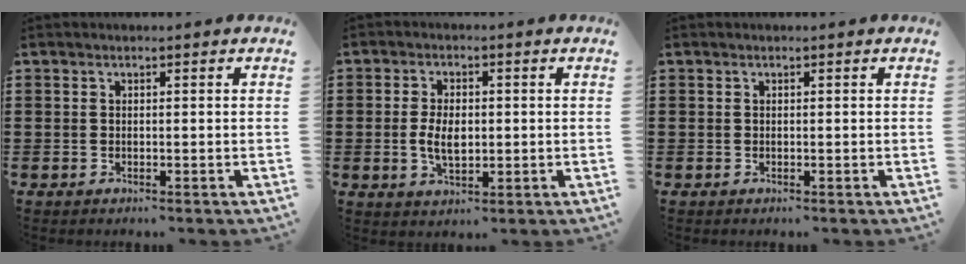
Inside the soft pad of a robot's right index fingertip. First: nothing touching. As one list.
[{"total": 4.7, "force": [-0.2, 2.5, 3.9], "torque": [-0.082, 0.005, -0.006]}, {"total": 0.0}]